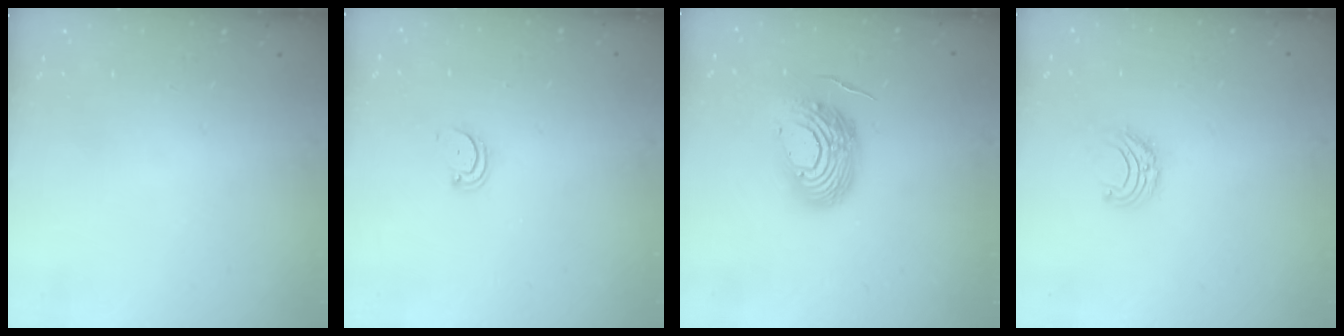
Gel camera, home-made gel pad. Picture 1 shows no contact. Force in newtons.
{"total": 2.7, "press": 2.7, "slide": 0.3}
{"total": 13.7, "press": 13.7, "slide": 1.6}
{"total": 6.3, "press": 6.3, "slide": 0.5}